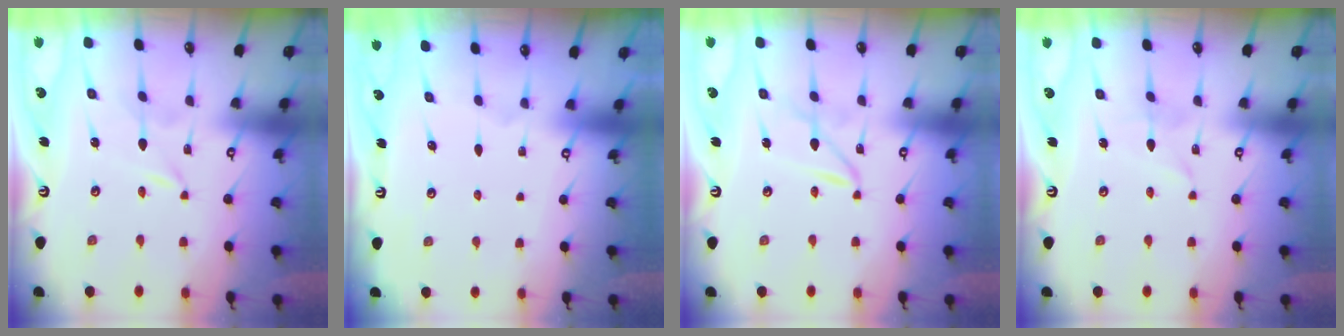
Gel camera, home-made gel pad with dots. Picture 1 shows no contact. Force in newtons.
{"total": 0.0}
{"total": 3.0, "press": 3.0, "slide": 0.3}
{"total": 1.6, "press": 1.6, "slide": 0.2}